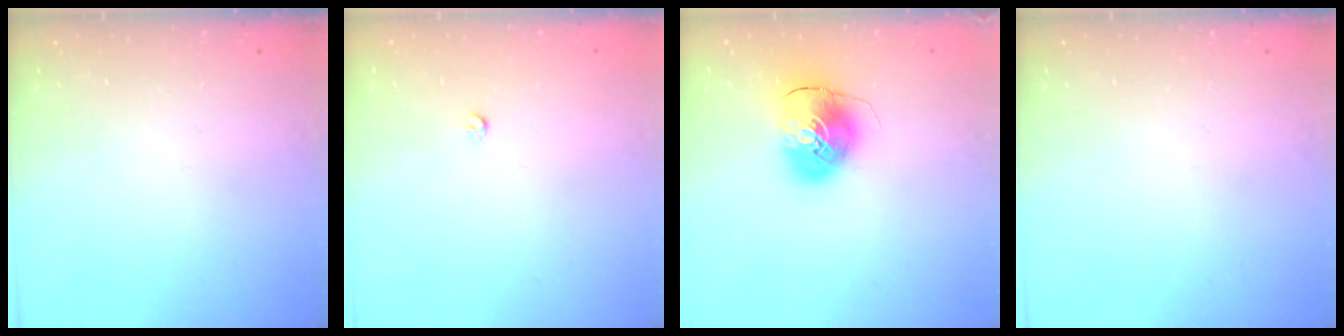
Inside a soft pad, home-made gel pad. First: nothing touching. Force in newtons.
{"total": 2.6, "press": 2.5, "slide": 0.4}
{"total": 9.8, "press": 9.7, "slide": 1.5}
{"total": 0.0}